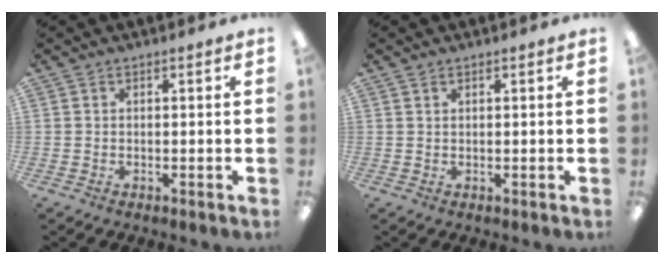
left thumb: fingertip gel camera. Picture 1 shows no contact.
{"total": 0.8, "force": [0.5, 0.3, 0.5], "torque": [-0.011, 0.002, 0.010]}